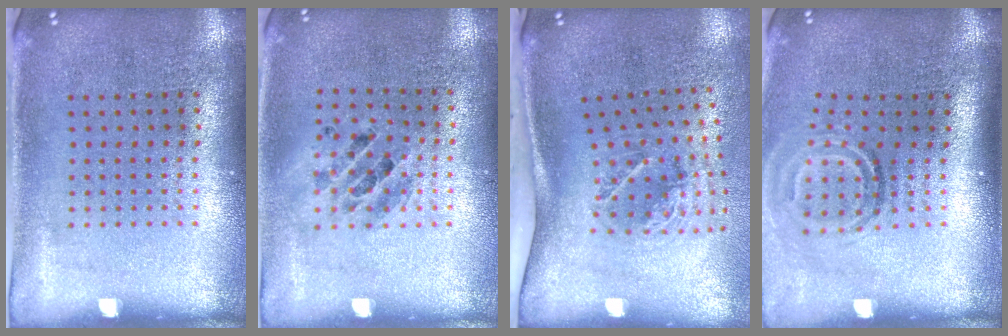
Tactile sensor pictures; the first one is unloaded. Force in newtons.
{"total": 1.2, "press": 1.1, "slide": 0.4}
{"total": 2.1, "press": 1.3, "slide": 1.7}
{"total": 1.9, "press": 1.2, "slide": 1.4}